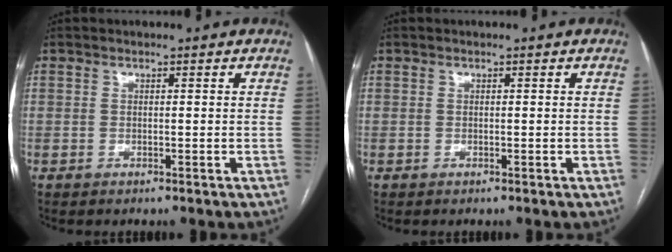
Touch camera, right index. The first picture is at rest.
{"total": 0.0}